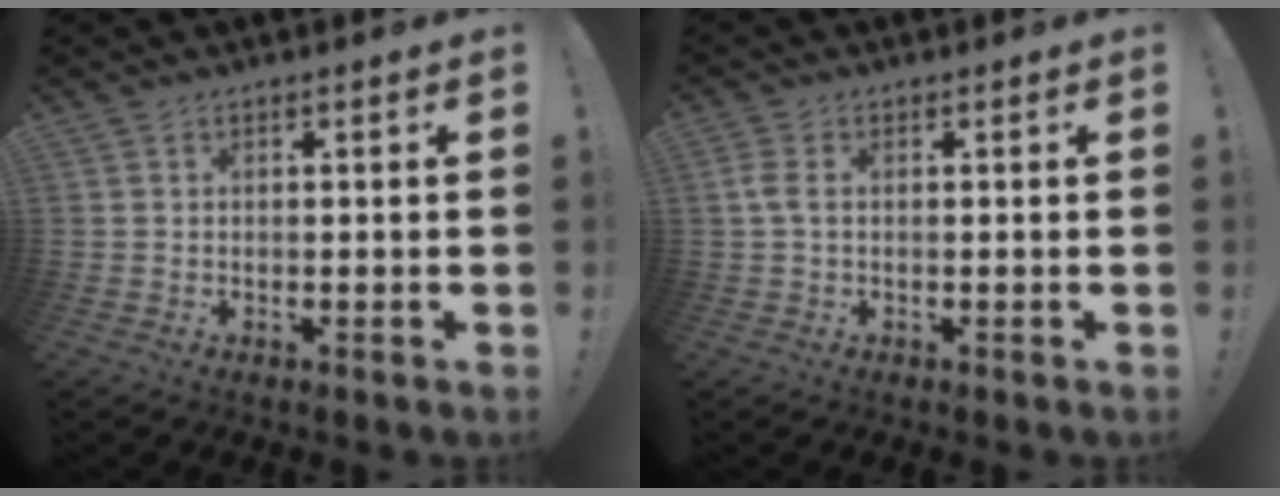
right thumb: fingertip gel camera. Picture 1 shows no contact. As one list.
[{"total": 2.7, "force": [0.3, 1.3, 2.4], "torque": [-0.055, 0.008, 0.009]}]